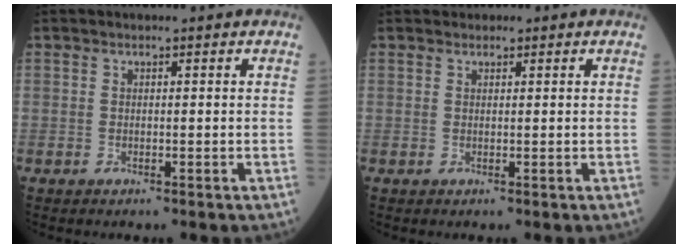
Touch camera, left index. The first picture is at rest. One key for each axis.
{"total": 0.7, "fx": 0.5, "fy": 0.4, "fz": 0.0, "tx": -0.003, "ty": 0.002, "tz": 0.005}